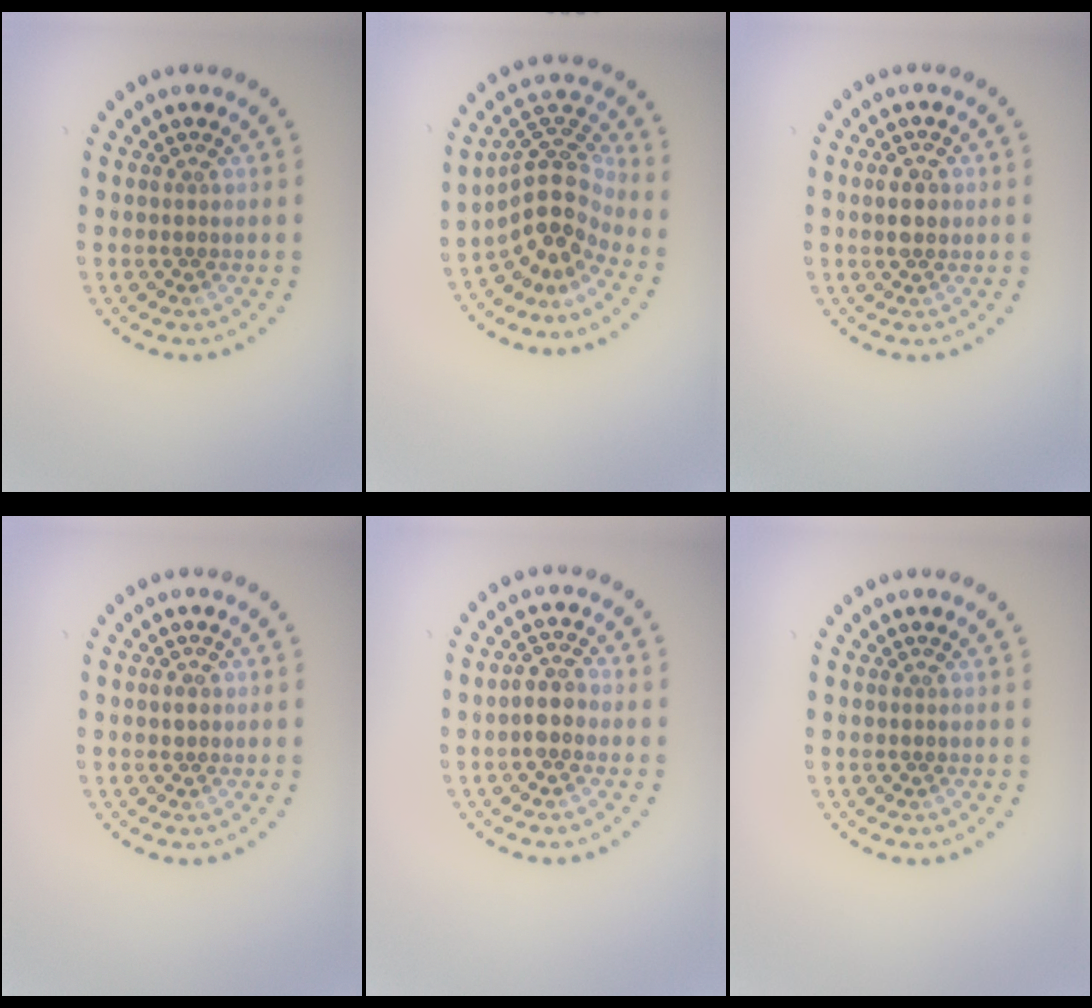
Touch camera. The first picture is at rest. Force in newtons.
{"total": 4.8, "press": 3.7, "slide": 3.0}
{"total": 2.0, "press": 2.0, "slide": 0.2}
{"total": 0.5, "press": 0.5, "slide": 0.2}
{"total": 2.1, "press": 2.0, "slide": 0.8}
{"total": 0.0}